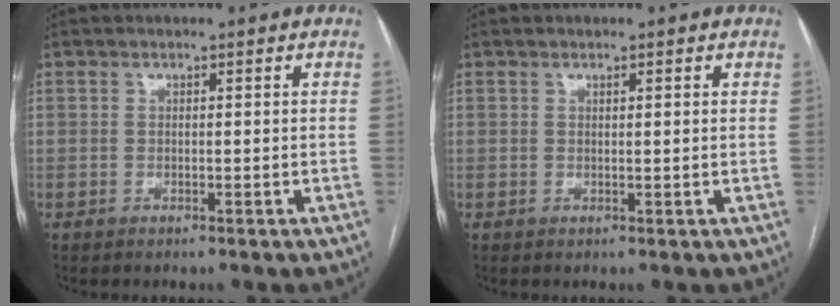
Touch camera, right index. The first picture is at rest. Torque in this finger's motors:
{"motor_torque": [-0.21, -0.11, 0.03, -0.01]}